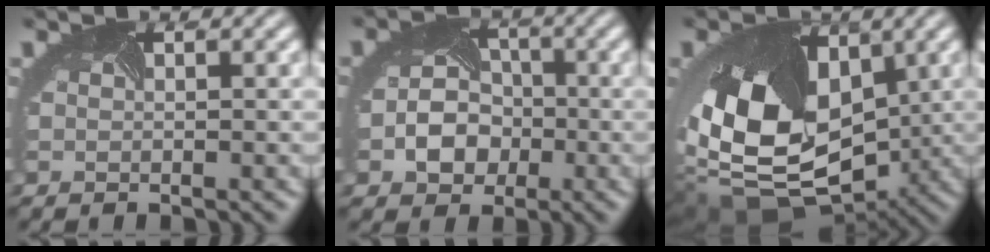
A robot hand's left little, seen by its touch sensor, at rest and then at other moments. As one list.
[{"total": 3.9, "force": [-1.2, 3.4, 1.5], "torque": [-0.039, -0.005, -0.022]}, {"total": 14.8, "force": [-1.7, 9.9, 10.8], "torque": [-0.230, -0.035, -0.016]}]